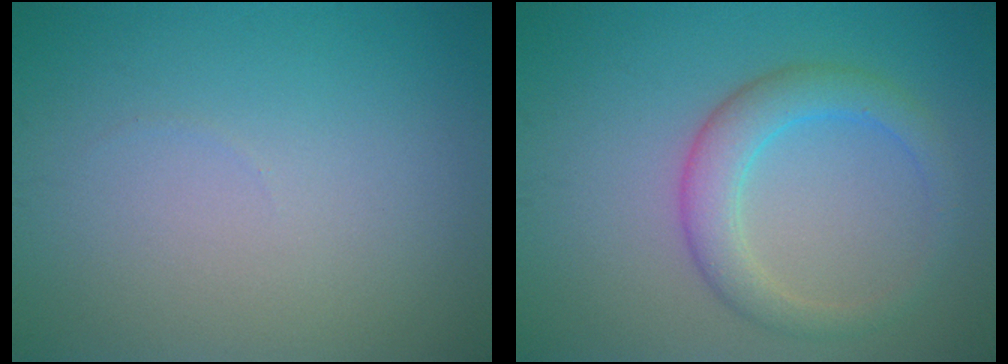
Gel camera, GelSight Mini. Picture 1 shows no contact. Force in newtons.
{"total": 3.8, "press": 3.8, "slide": 0.1}